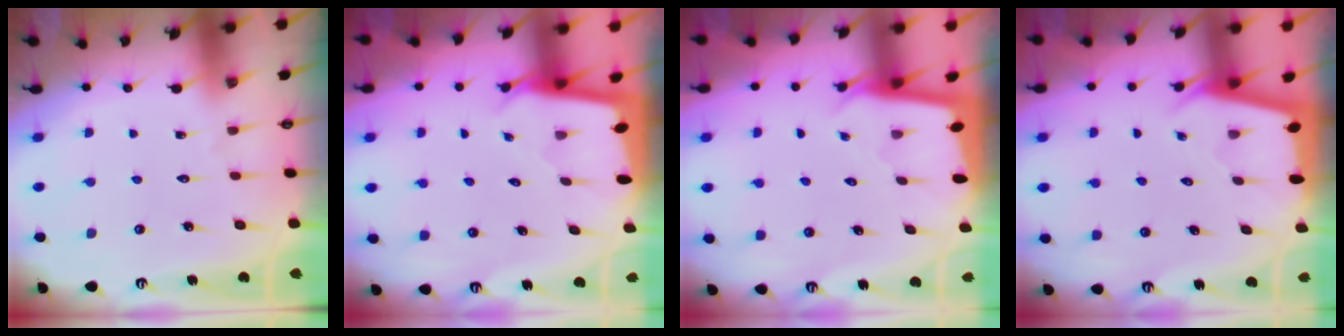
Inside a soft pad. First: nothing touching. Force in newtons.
{"total": 2.4, "press": 2.4, "slide": 0.1}
{"total": 1.8, "press": 1.8, "slide": 0.1}
{"total": 2.3, "press": 2.3, "slide": 0.3}